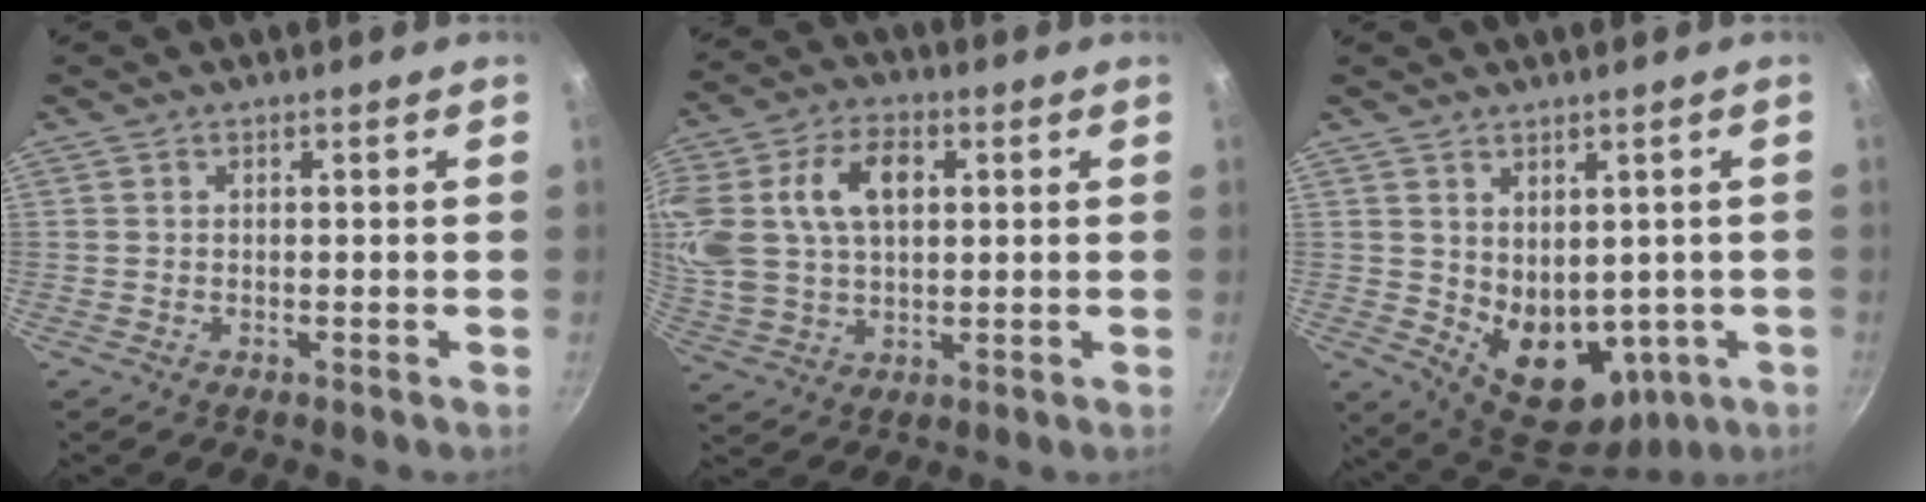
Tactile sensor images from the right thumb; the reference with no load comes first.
{"total": 19.2, "force": [4.3, 12.5, 13.9], "torque": [-0.310, 0.022, 0.083]}
{"total": 13.5, "force": [-2.5, 9.2, 9.6], "torque": [-0.104, -0.003, -0.003]}